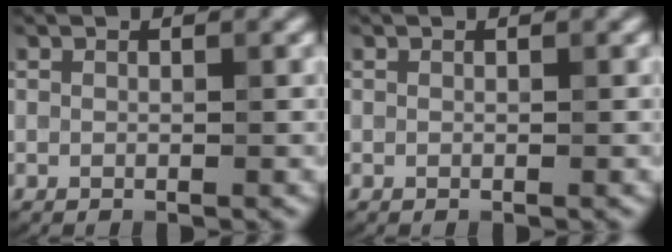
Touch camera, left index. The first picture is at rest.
{"total": 0.0}